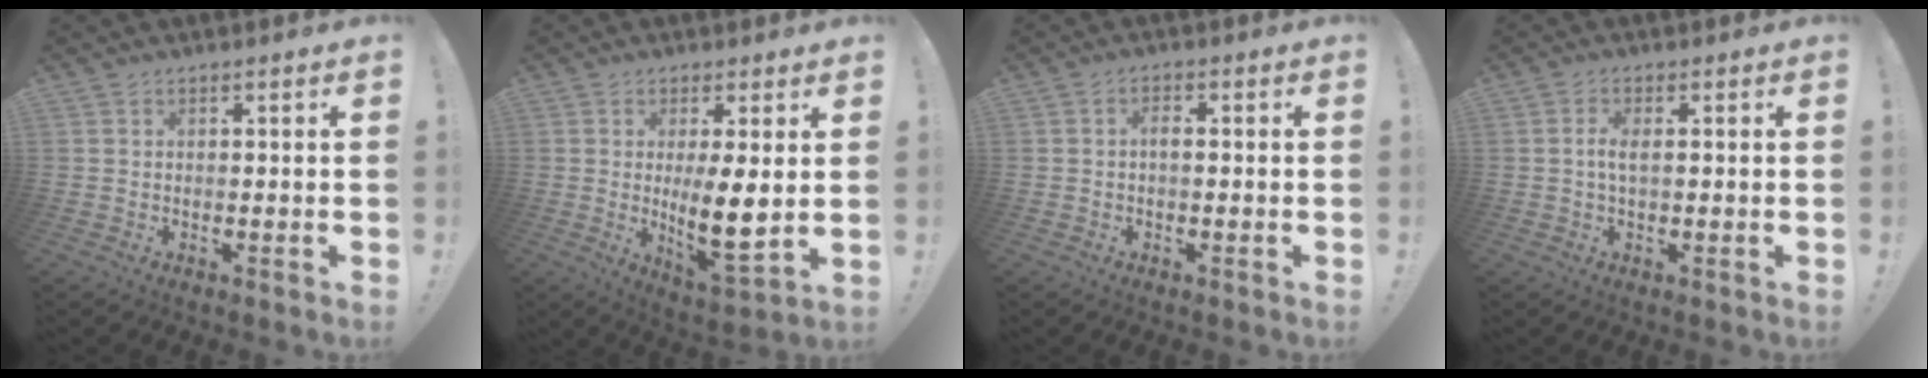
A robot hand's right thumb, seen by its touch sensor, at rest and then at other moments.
{"total": 11.1, "force": [0.4, 3.5, 10.5], "torque": [-0.165, -0.020, 0.007]}
{"total": 2.0, "force": [-0.5, 0.7, 1.8], "torque": [-0.039, 0.006, -0.010]}
{"total": 3.3, "force": [0.1, 0.9, 3.2], "torque": [-0.063, 0.000, -0.002]}